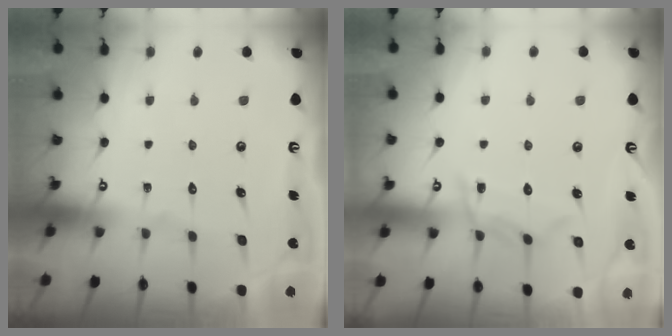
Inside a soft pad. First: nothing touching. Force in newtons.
{"total": 8.1, "press": 8.1, "slide": 0.8}